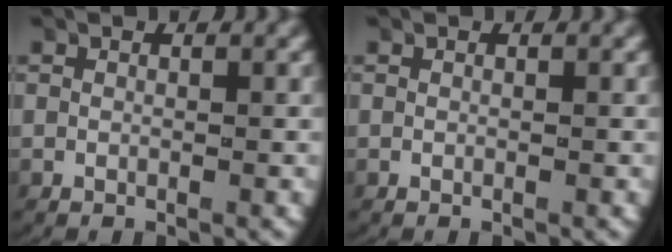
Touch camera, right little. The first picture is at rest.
{"total": 0.0}